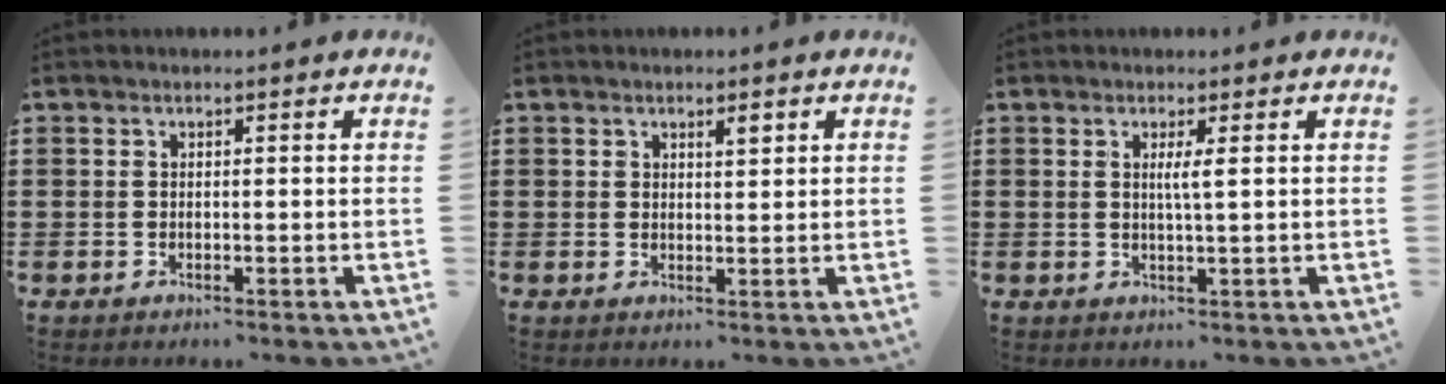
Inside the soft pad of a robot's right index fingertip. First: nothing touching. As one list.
[{"total": 1.8, "force": [1.2, 0.7, 1.2], "torque": [-0.017, 0.000, 0.019]}, {"total": 2.1, "force": [0.5, -0.3, 2.0], "torque": [-0.039, -0.005, 0.005]}]